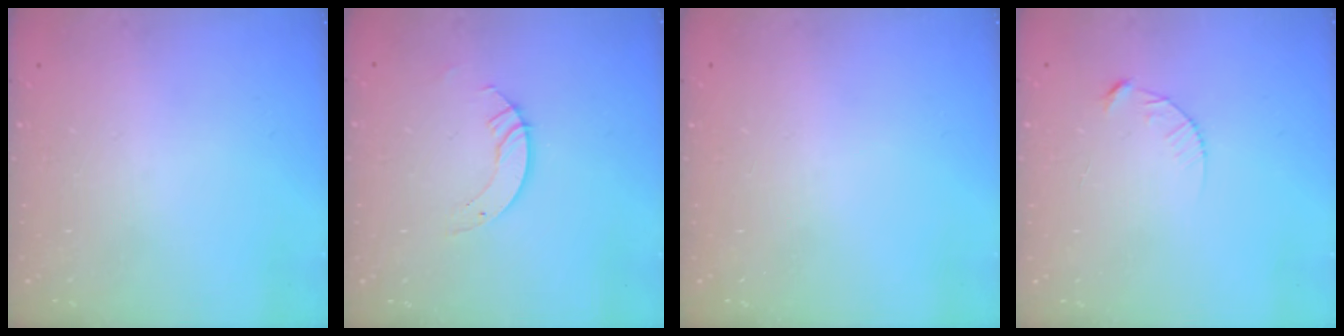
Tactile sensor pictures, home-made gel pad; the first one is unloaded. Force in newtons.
{"total": 4.4, "press": 4.4, "slide": 0.1}
{"total": 0.0}
{"total": 3.7, "press": 3.7, "slide": 0.4}